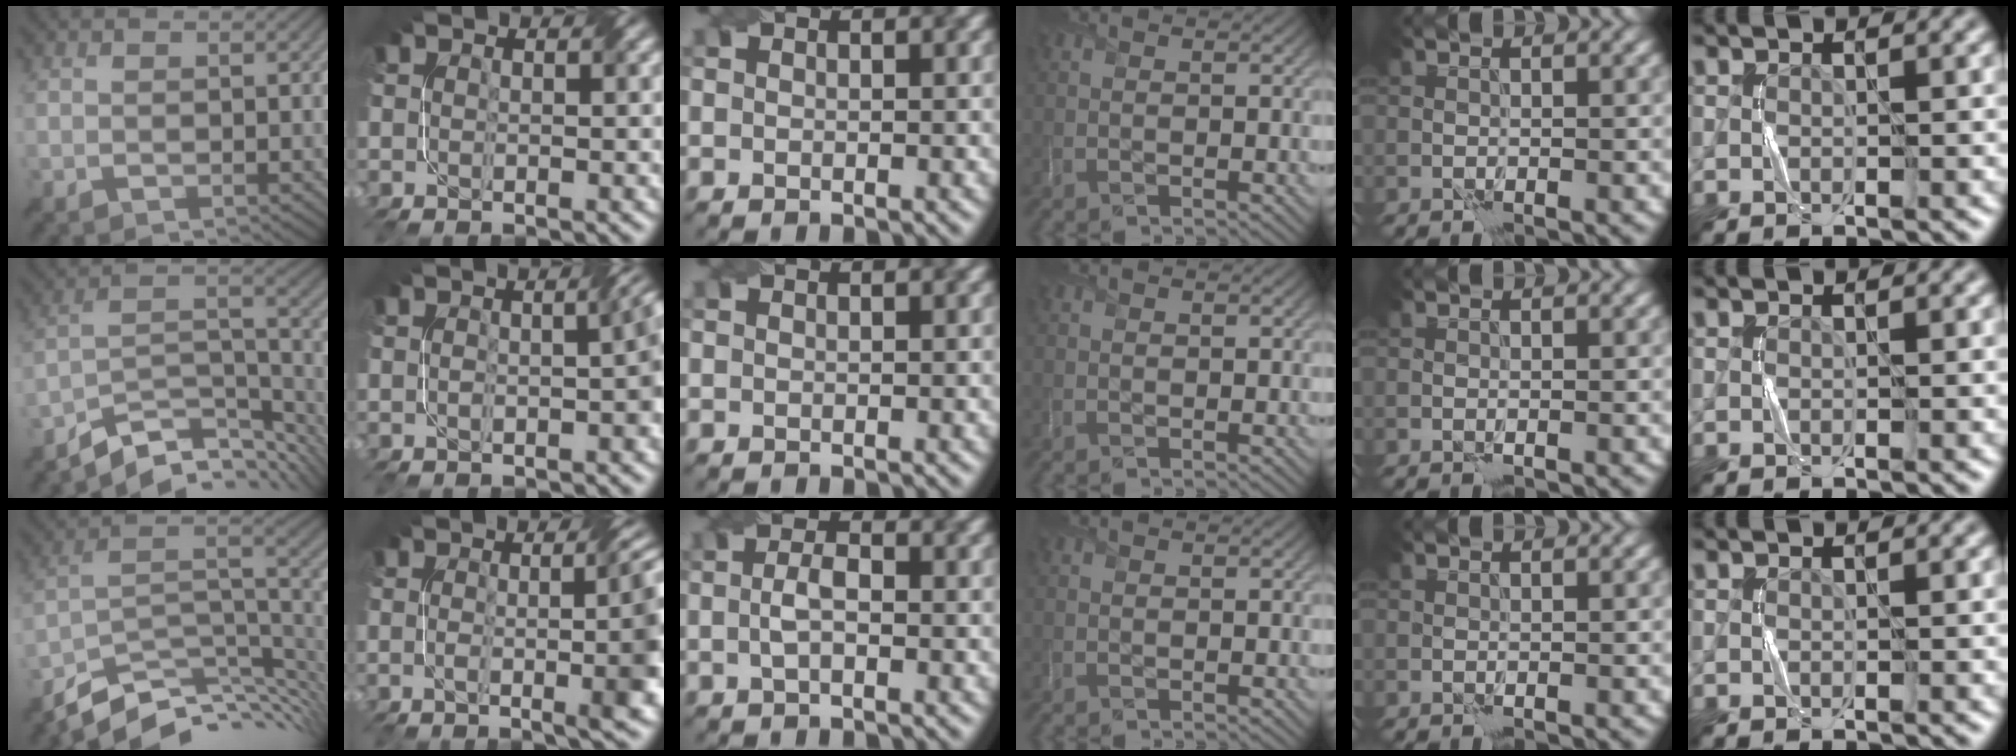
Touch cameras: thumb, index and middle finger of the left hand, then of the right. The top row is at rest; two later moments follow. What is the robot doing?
{"motion": "twist", "object": "screw"}